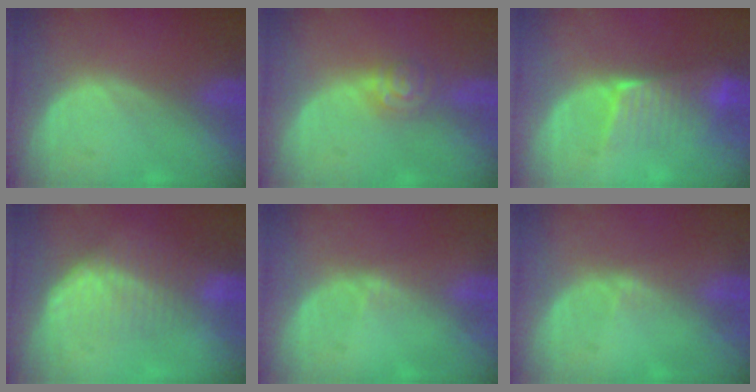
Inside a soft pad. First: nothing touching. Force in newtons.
{"total": 4.0, "press": 3.6, "slide": 1.7}
{"total": 6.5, "press": 6.1, "slide": 2.4}
{"total": 6.8, "press": 6.1, "slide": 3.1}
{"total": 0.8, "press": 0.8, "slide": 0.4}
{"total": 0.8, "press": 0.8, "slide": 0.4}